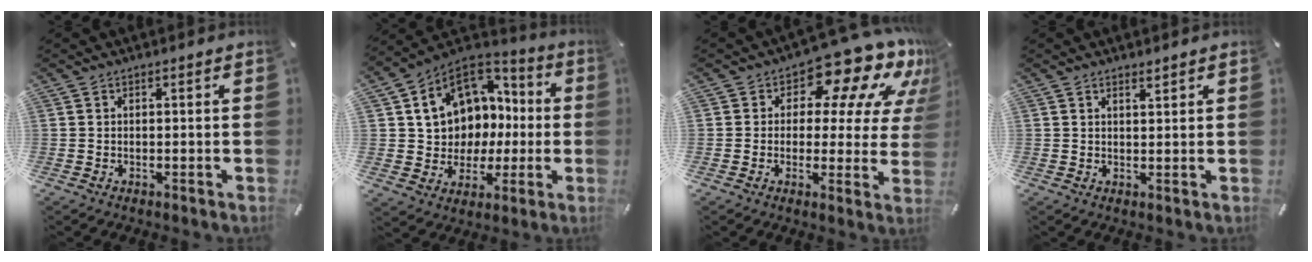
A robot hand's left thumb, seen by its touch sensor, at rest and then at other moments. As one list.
[{"total": 11.9, "force": [3.7, 10.3, 4.6], "torque": [-0.092, -0.032, 0.078]}, {"total": 14.7, "force": [10.1, 6.9, 8.2], "torque": [-0.116, -0.081, 0.169]}, {"total": 1.3, "force": [1.2, 0.4, 0.4], "torque": [-0.009, -0.002, 0.023]}]